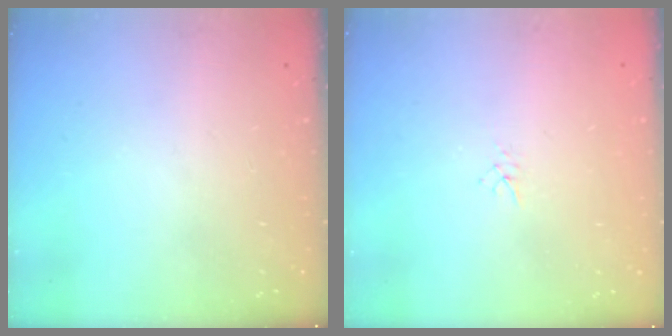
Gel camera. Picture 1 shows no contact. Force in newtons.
{"total": 1.9, "press": 1.9, "slide": 0.3}